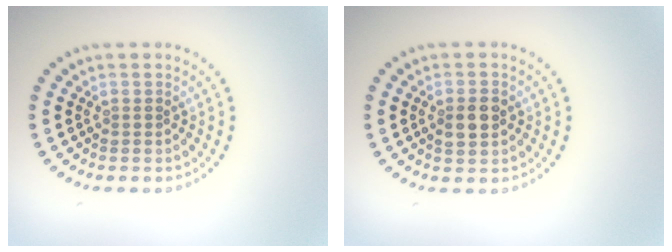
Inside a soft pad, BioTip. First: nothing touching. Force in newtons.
{"total": 2.2, "press": 2.2, "slide": 0.0}